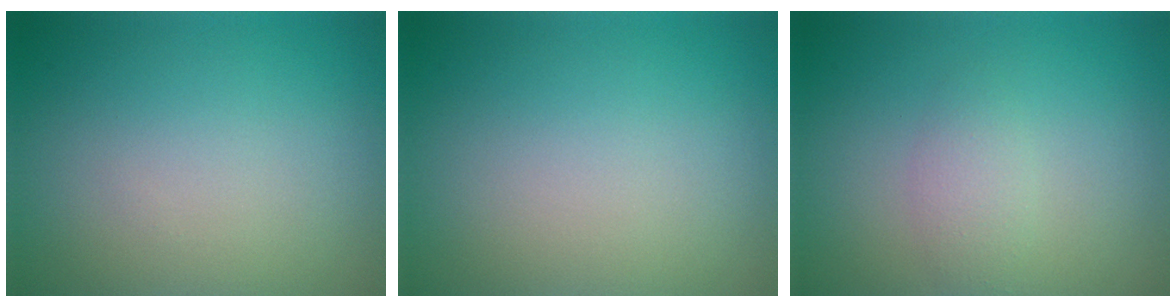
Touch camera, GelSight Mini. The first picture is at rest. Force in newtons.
{"total": 0.0}
{"total": 1.7, "press": 1.7, "slide": 0.0}